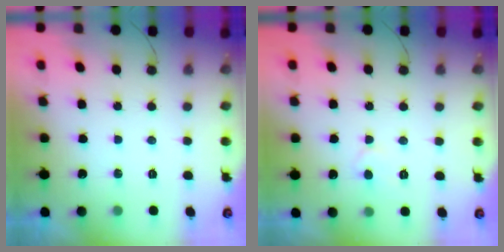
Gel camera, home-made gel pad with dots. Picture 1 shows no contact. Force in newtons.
{"total": 4.5, "press": 4.4, "slide": 0.4}